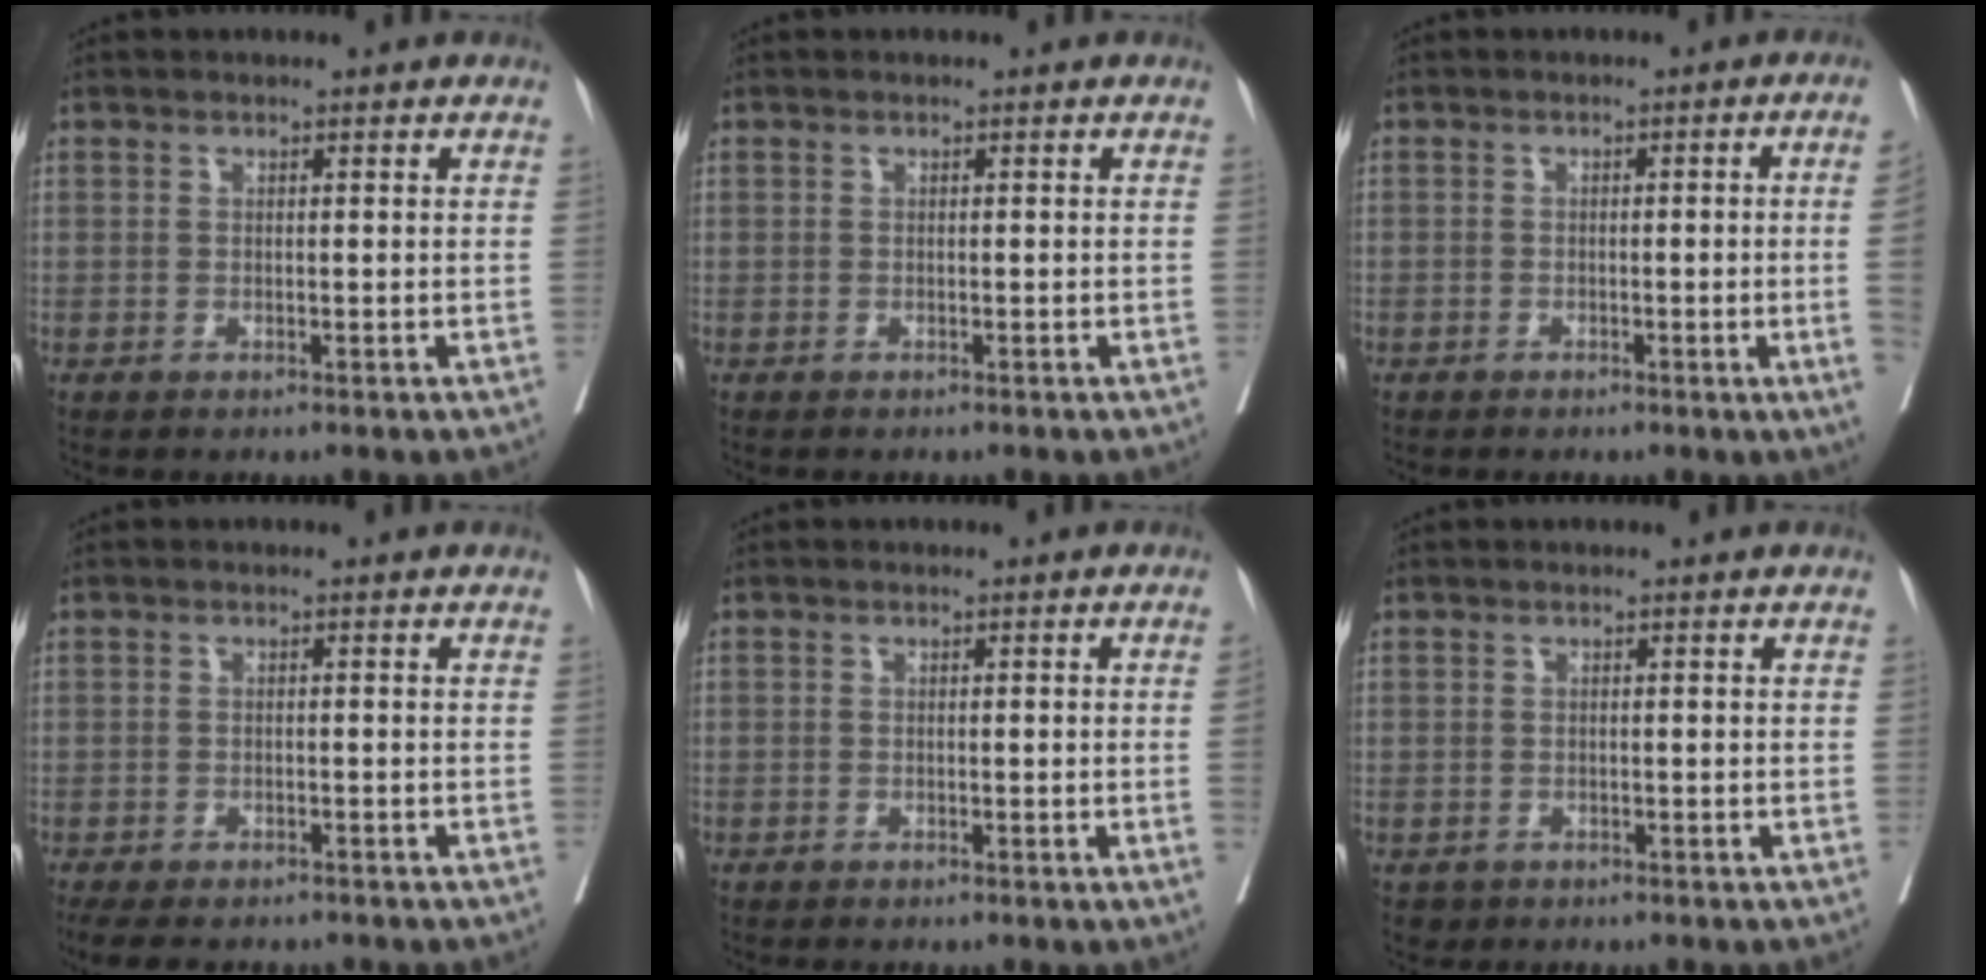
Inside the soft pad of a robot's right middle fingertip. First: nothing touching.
{"total": 0.6, "force": [-0.6, 0.1, 0.2], "torque": [-0.001, -0.001, -0.012]}
{"total": 4.4, "force": [-1.0, -1.0, 4.1], "torque": [-0.047, -0.001, -0.016]}
{"total": 8.6, "force": [-7.2, 3.1, 3.5], "torque": [-0.053, -0.009, -0.098]}
{"total": 0.9, "force": [-0.3, -0.2, 0.8], "torque": [-0.011, 0.001, -0.006]}
{"total": 1.3, "force": [-0.8, 1.1, 0.2], "torque": [-0.006, 0.001, -0.008]}